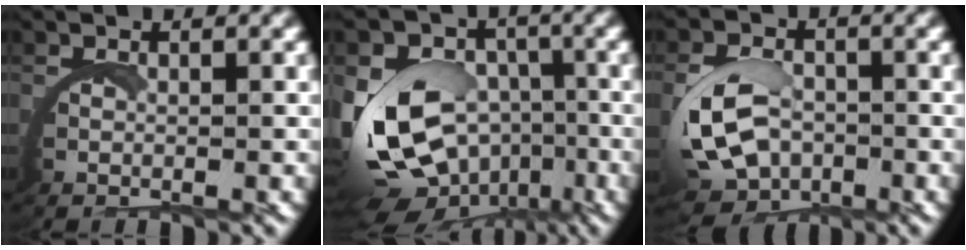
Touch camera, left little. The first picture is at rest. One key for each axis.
{"total": 10.1, "fx": -2.5, "fy": 8.2, "fz": 5.4, "tx": -0.136, "ty": -0.057, "tz": -0.029}
{"total": 6.4, "fx": -0.7, "fy": 5.1, "fz": 3.8, "tx": -0.103, "ty": -0.031, "tz": -0.003}